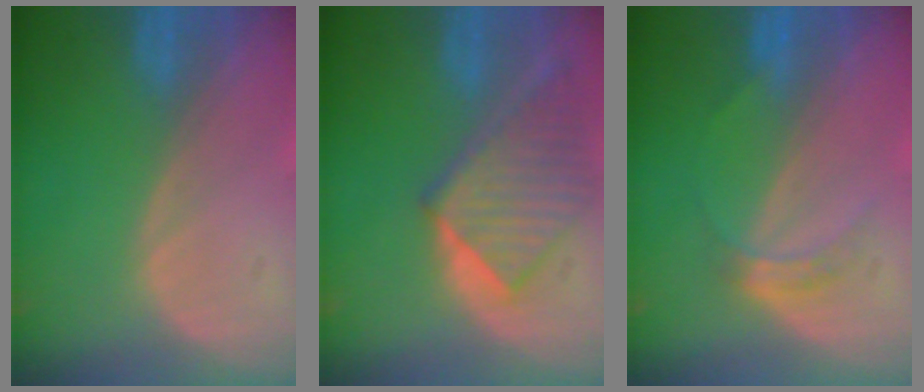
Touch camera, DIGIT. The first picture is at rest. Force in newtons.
{"total": 7.8, "press": 7.6, "slide": 1.8}
{"total": 3.2, "press": 2.9, "slide": 1.3}